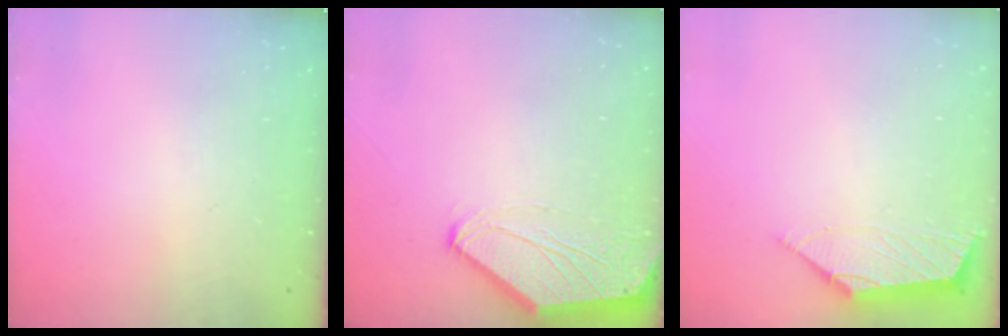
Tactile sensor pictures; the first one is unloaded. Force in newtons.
{"total": 0.0}
{"total": 2.9, "press": 2.8, "slide": 0.6}